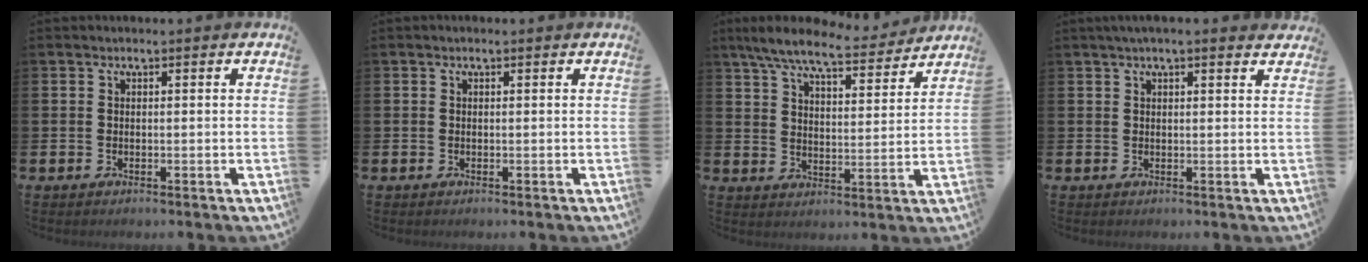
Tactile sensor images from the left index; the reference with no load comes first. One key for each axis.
{"total": 0.0}
{"total": 8.4, "fx": 7.6, "fy": 1.3, "fz": 3.3, "tx": -0.090, "ty": -0.038, "tz": 0.135}
{"total": 2.1, "fx": 1.8, "fy": 0.2, "fz": 1.0, "tx": -0.013, "ty": -0.004, "tz": 0.031}